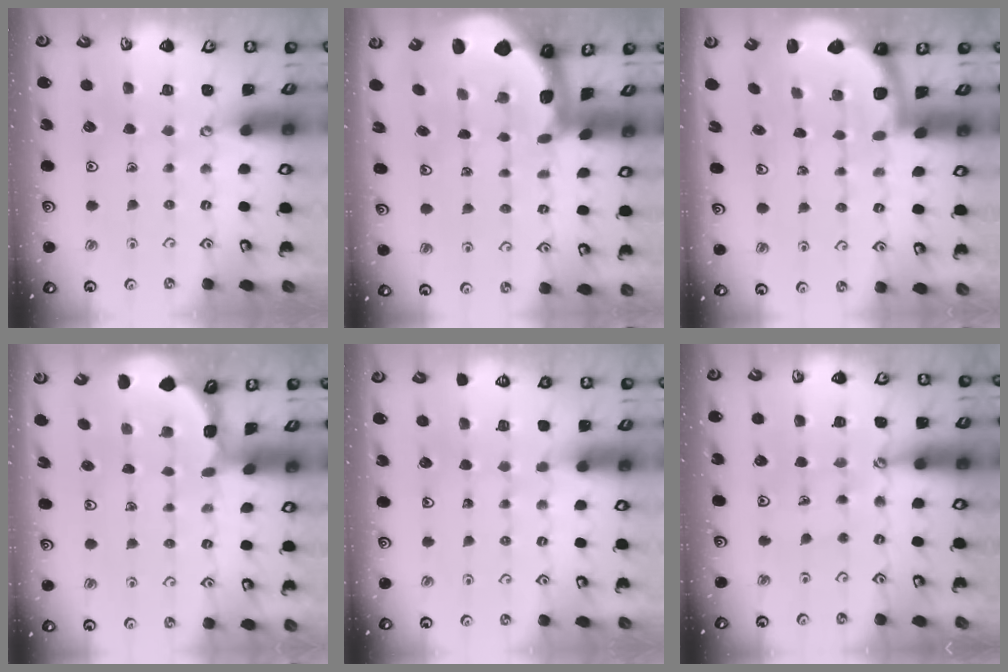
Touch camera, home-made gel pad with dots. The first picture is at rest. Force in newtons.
{"total": 1.9, "press": 1.8, "slide": 0.5}
{"total": 2.1, "press": 2.0, "slide": 0.7}
{"total": 1.6, "press": 1.6, "slide": 0.1}
{"total": 0.0}
{"total": 2.4, "press": 2.0, "slide": 1.3}